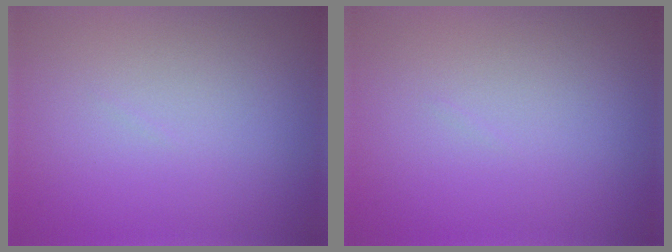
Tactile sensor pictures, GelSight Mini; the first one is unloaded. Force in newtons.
{"total": 0.0}